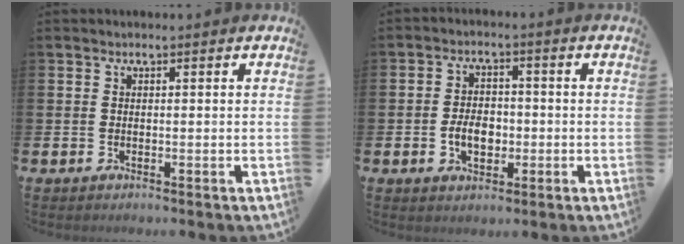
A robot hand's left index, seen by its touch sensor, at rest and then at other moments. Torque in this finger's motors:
{"motor_torque": [0.59, 0.31, 0.45, 0.05]}